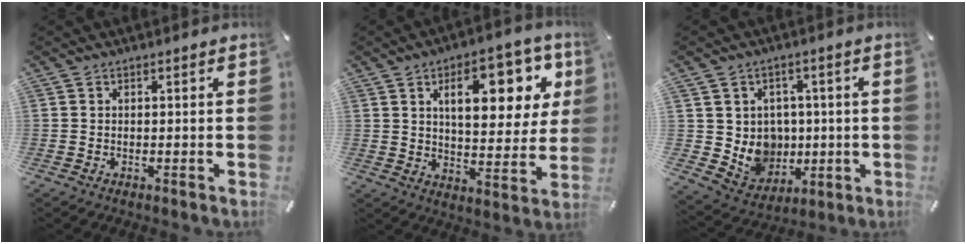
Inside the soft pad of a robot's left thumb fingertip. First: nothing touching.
{"total": 18.4, "force": [7.6, 8.8, 14.3], "torque": [-0.198, -0.018, 0.117]}
{"total": 9.1, "force": [1.1, 8.9, 1.5], "torque": [-0.040, -0.020, 0.037]}